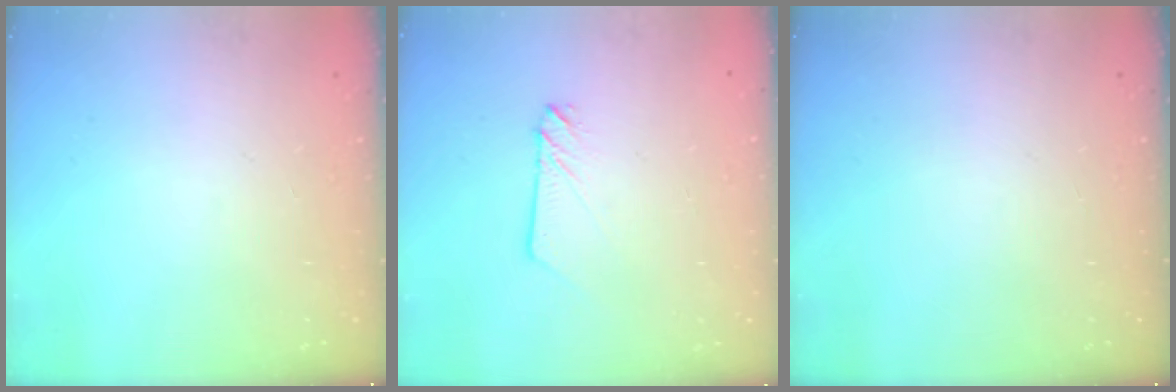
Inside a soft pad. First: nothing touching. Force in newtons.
{"total": 2.1, "press": 2.1, "slide": 0.1}
{"total": 0.0}